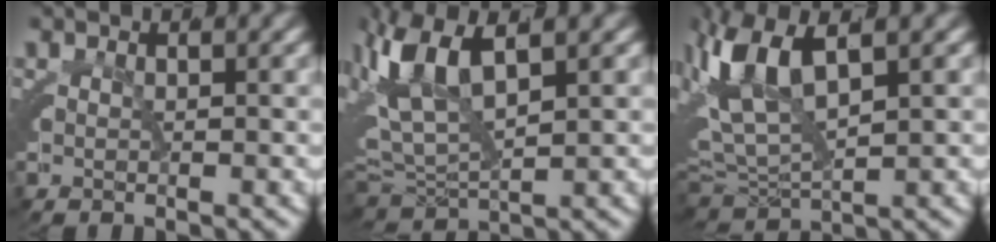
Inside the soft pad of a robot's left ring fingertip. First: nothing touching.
{"total": 7.5, "force": [2.3, 4.8, 5.3], "torque": [-0.117, 0.009, 0.027]}
{"total": 8.2, "force": [2.2, 5.4, 5.8], "torque": [-0.121, 0.010, 0.025]}